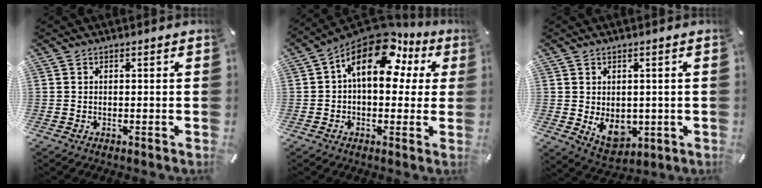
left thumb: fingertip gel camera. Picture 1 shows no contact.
{"total": 16.4, "force": [6.9, 9.3, 11.6], "torque": [-0.184, -0.034, 0.118]}
{"total": 7.6, "force": [-0.8, 6.0, 4.6], "torque": [-0.055, -0.006, -0.013]}